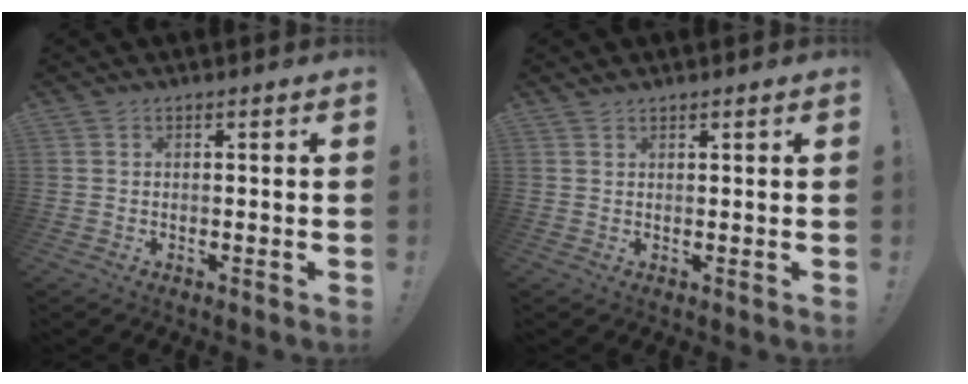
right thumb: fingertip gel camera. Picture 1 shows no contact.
{"total": 1.0, "force": [1.0, 0.3, 0.1], "torque": [0.003, -0.003, 0.018]}